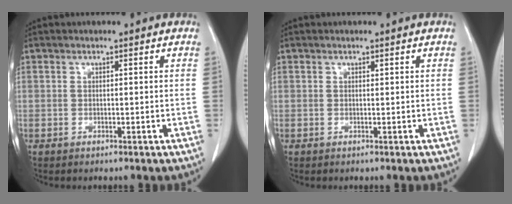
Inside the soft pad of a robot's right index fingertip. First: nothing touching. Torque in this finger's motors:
{"motor_torque": [-0.07, 0.09, -0.02, -0.01]}